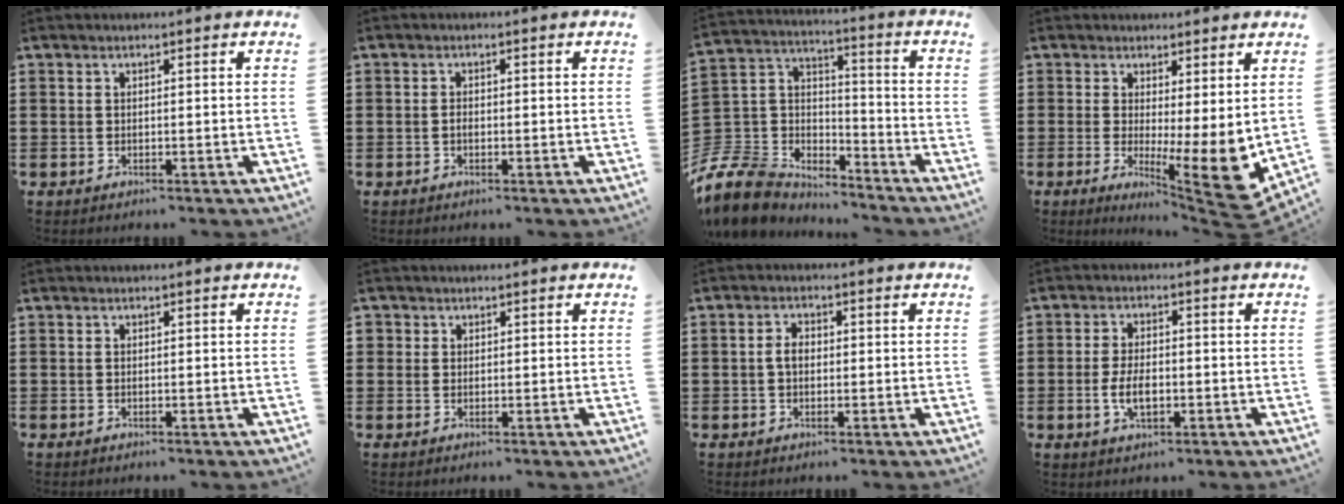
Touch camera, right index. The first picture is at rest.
{"total": 0.9, "force": [-0.3, 0.5, 0.6], "torque": [-0.014, -0.002, -0.006]}
{"total": 9.4, "force": [-7.8, 5.0, 1.8], "torque": [-0.087, 0.003, -0.156]}
{"total": 8.1, "force": [0.1, 1.3, 8.0], "torque": [-0.108, -0.034, 0.009]}
{"total": 0.0}
{"total": 1.2, "force": [0.5, 1.1, 0.1], "torque": [-0.006, 0.005, 0.009]}
{"total": 2.2, "force": [-0.1, 1.4, 1.7], "torque": [-0.034, 0.007, -0.003]}
{"total": 4.7, "force": [-1.0, 2.3, 4.0], "torque": [-0.085, 0.000, -0.020]}